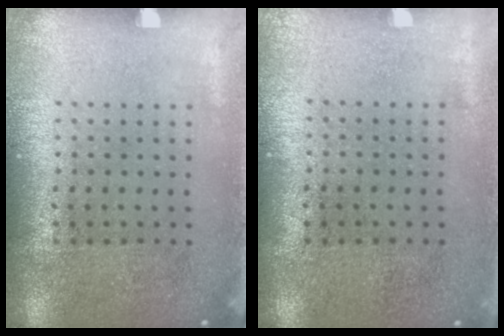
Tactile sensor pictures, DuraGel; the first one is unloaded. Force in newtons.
{"total": 0.0}